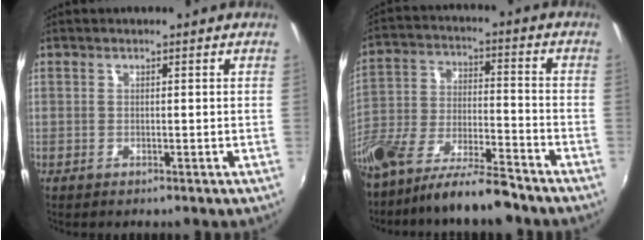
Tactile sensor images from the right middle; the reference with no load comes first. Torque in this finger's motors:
{"motor_torque": [1.08, -1.06, 0.38, 0.21]}